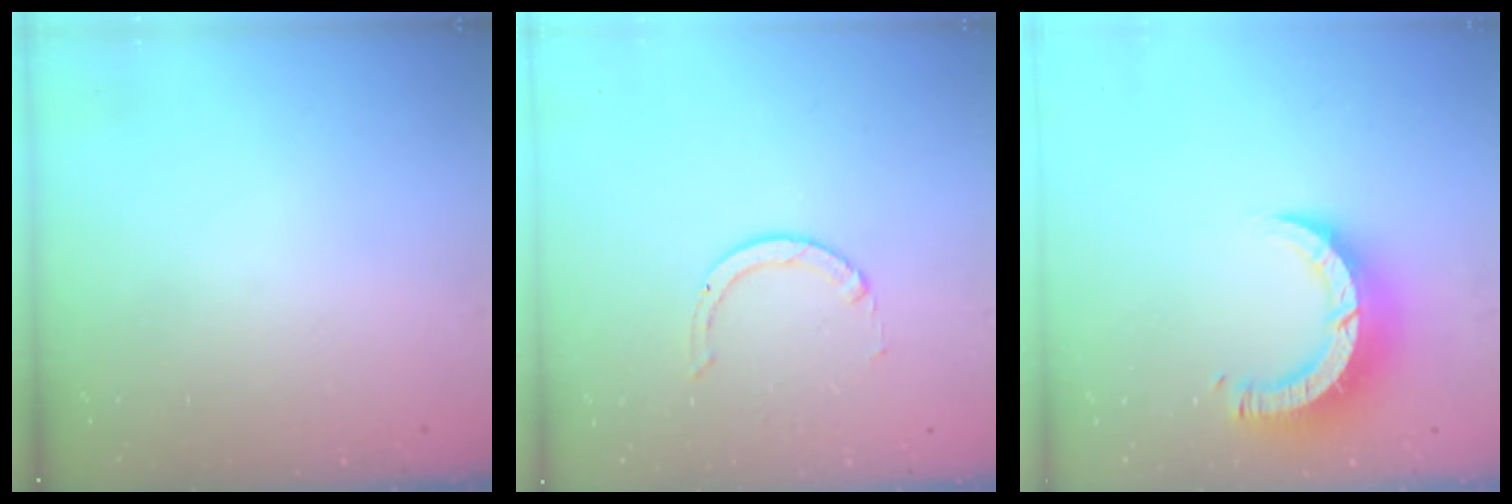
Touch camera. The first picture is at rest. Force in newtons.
{"total": 1.5, "press": 1.5, "slide": 0.2}
{"total": 9.7, "press": 9.6, "slide": 1.0}